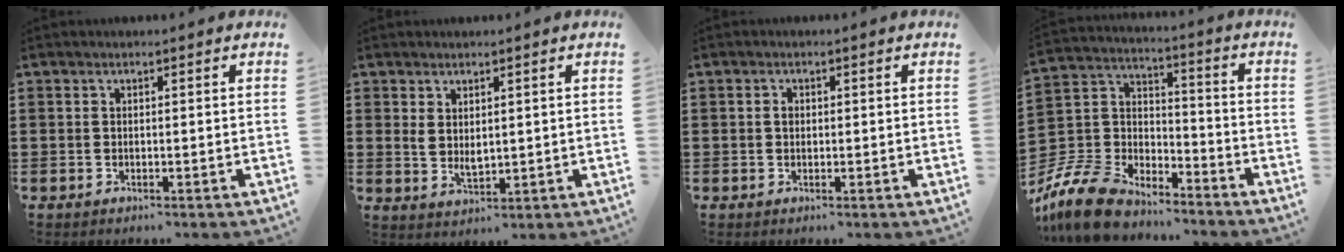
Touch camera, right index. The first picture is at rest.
{"total": 2.5, "force": [1.2, 1.4, 1.7], "torque": [-0.035, 0.004, 0.022]}
{"total": 1.1, "force": [0.1, 0.8, 0.8], "torque": [-0.017, 0.003, 0.002]}
{"total": 10.6, "force": [-9.4, 3.7, 3.2], "torque": [-0.107, 0.013, -0.194]}